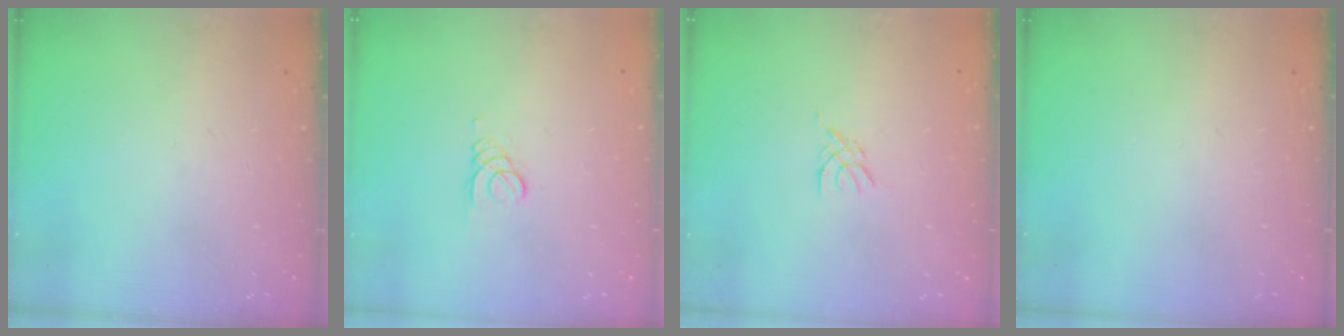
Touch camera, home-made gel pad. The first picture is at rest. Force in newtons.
{"total": 0.7, "press": 0.7, "slide": 0.1}
{"total": 2.6, "press": 2.5, "slide": 0.6}
{"total": 0.0}